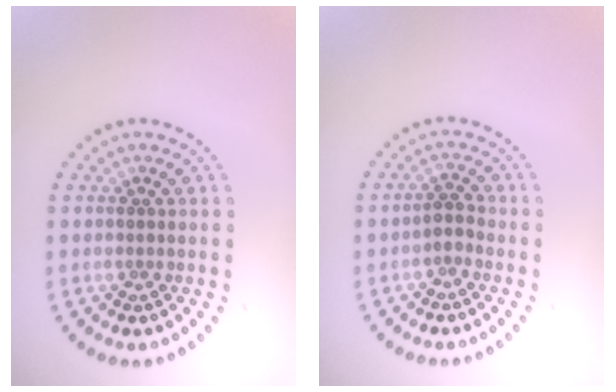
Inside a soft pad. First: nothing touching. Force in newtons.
{"total": 1.6, "press": 1.2, "slide": 1.0}